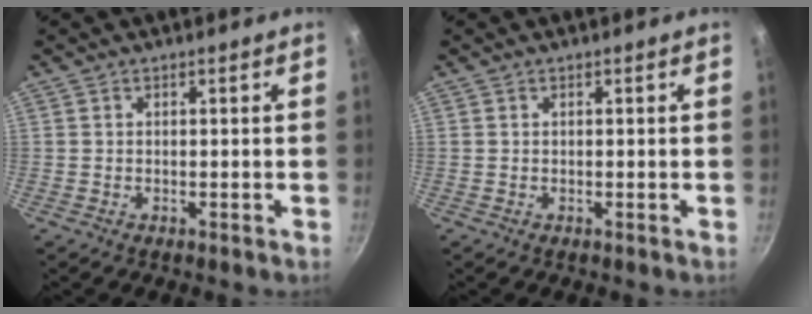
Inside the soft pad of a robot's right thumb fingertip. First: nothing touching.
{"total": 0.0}